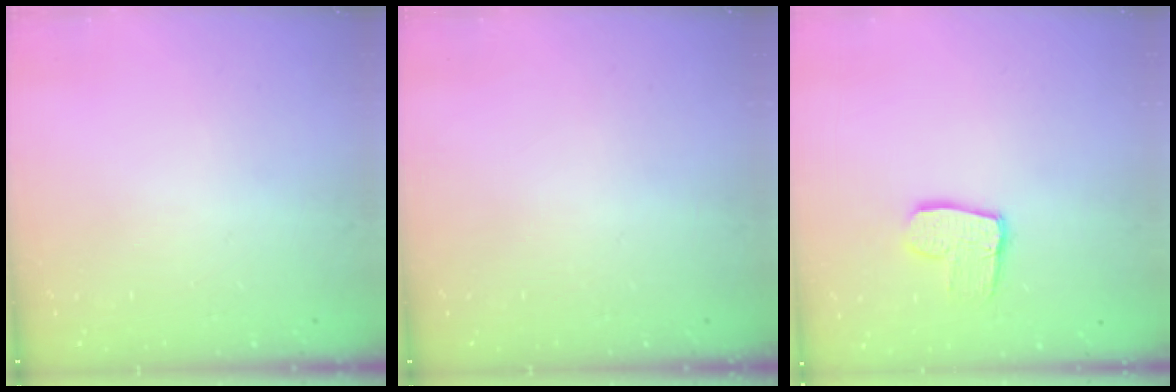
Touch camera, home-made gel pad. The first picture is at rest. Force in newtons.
{"total": 0.0}
{"total": 10.1, "press": 10.0, "slide": 0.8}